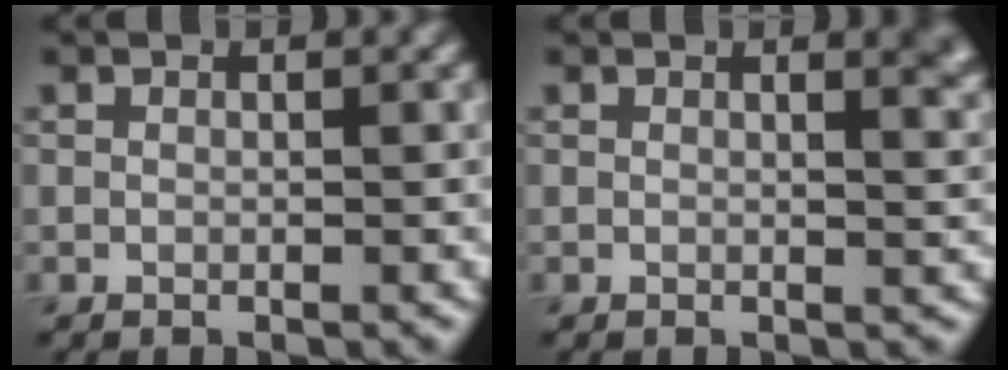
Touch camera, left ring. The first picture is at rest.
{"total": 2.4, "force": [1.4, 0.9, 1.7], "torque": [-0.005, 0.003, 0.016]}